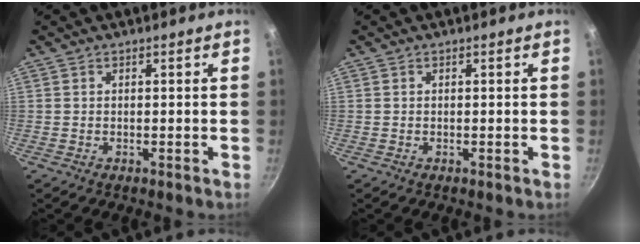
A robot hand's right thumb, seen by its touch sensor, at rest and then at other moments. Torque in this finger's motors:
{"motor_torque": [0.01, 0.00, 0.08, 0.23, 0.01]}